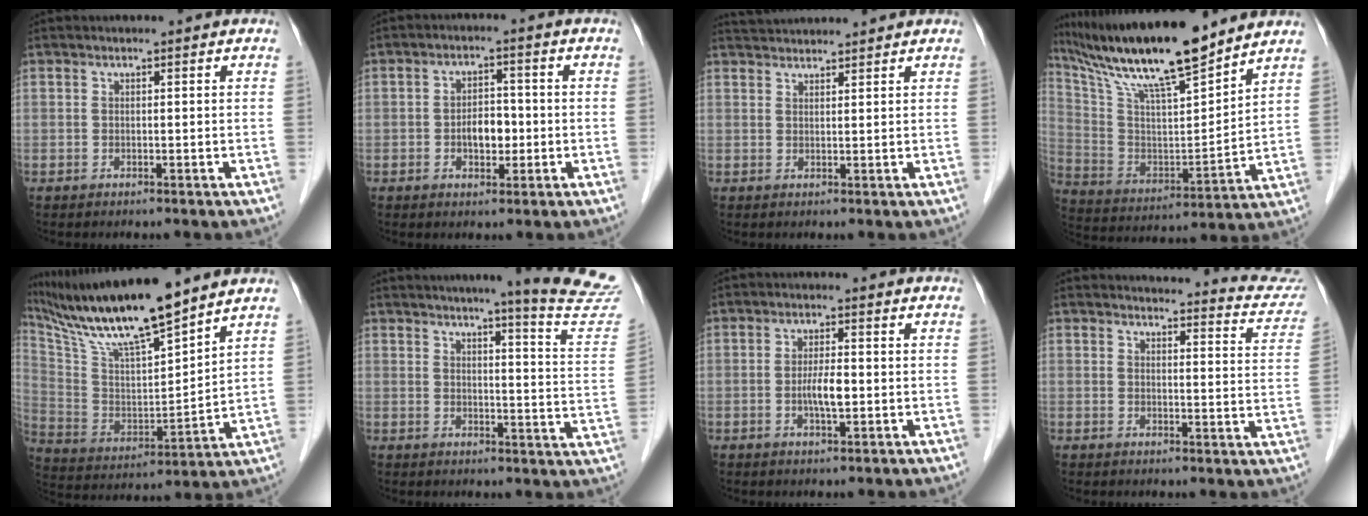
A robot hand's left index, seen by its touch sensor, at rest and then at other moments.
{"total": 4.4, "force": [-1.0, 2.5, 3.5], "torque": [-0.059, 0.007, -0.016]}
{"total": 4.9, "force": [4.8, 0.1, 0.8], "torque": [-0.017, 0.035, 0.077]}
{"total": 18.2, "force": [15.0, 1.3, 10.1], "torque": [-0.189, 0.003, 0.277]}
{"total": 17.2, "force": [14.3, 1.0, 9.5], "torque": [-0.180, -0.002, 0.267]}
{"total": 15.8, "force": [14.3, -1.4, 6.4], "torque": [-0.078, -0.087, 0.150]}
{"total": 3.7, "force": [-0.8, 0.8, 3.6], "torque": [-0.069, -0.002, -0.014]}
{"total": 16.3, "force": [15.9, 2.3, 2.8], "torque": [-0.004, -0.064, 0.149]}